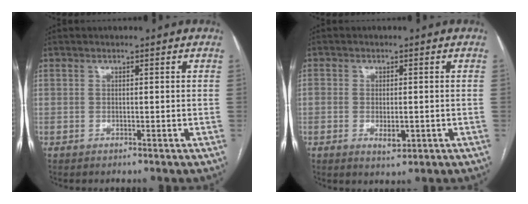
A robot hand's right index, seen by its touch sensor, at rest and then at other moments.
{"total": 4.3, "force": [-1.0, 2.4, 3.4], "torque": [-0.058, -0.004, -0.009]}